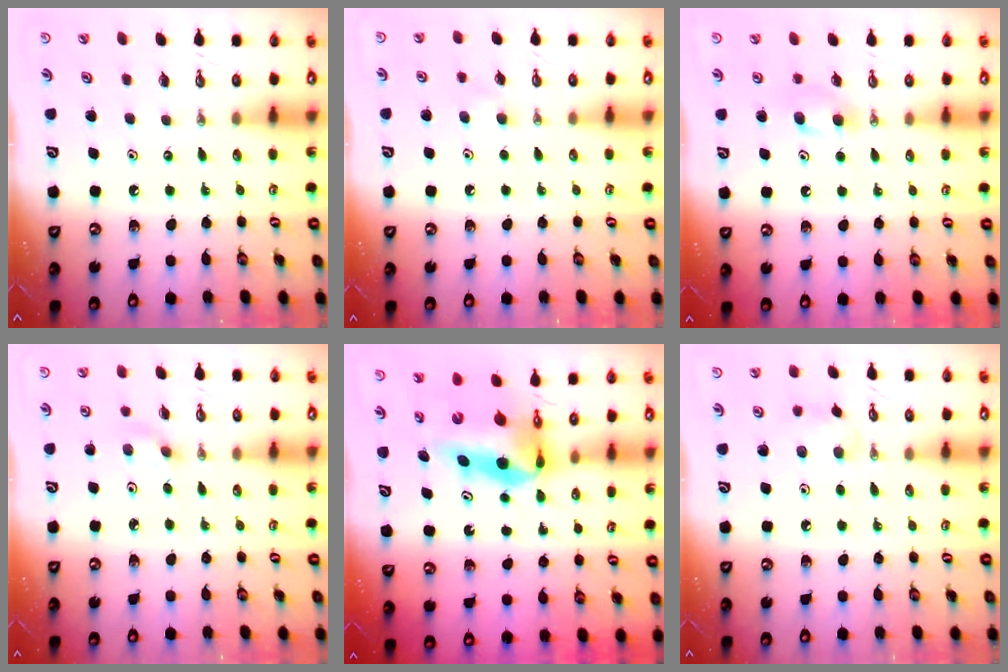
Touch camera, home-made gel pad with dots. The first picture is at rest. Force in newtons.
{"total": 4.2, "press": 4.0, "slide": 1.2}
{"total": 5.1, "press": 4.9, "slide": 1.3}
{"total": 2.7, "press": 2.3, "slide": 1.4}
{"total": 9.0, "press": 8.6, "slide": 2.5}
{"total": 6.6, "press": 6.6, "slide": 0.9}